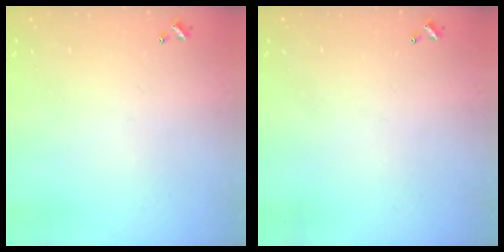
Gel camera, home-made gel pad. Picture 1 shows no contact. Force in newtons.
{"total": 0.0}